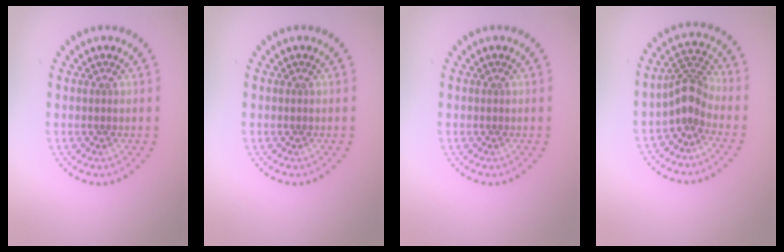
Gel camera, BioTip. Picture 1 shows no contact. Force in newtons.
{"total": 0.0}
{"total": 0.0}
{"total": 2.9, "press": 2.1, "slide": 1.9}